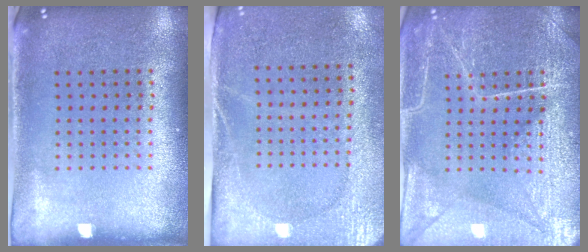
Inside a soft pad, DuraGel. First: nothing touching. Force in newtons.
{"total": 2.7, "press": 2.3, "slide": 1.4}
{"total": 4.1, "press": 4.1, "slide": 0.4}